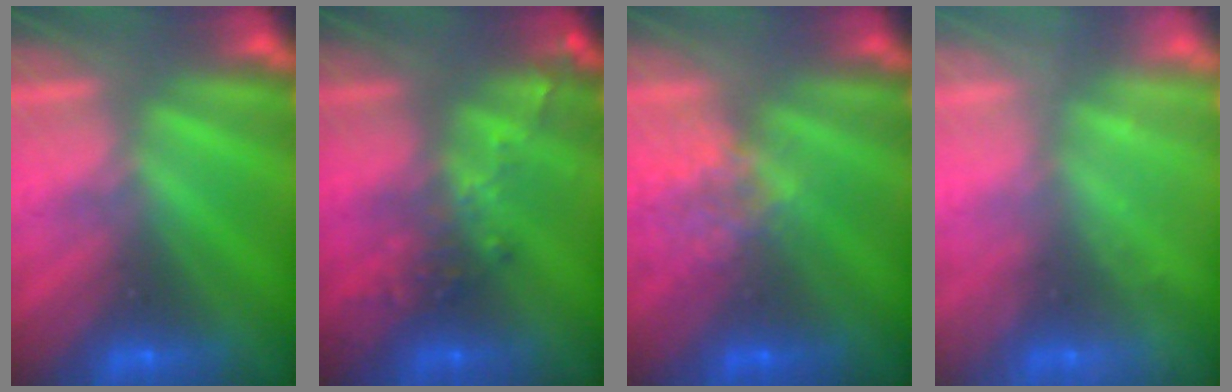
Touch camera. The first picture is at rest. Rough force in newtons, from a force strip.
{"total": 2.7}
{"total": 4.7}
{"total": 2.4}